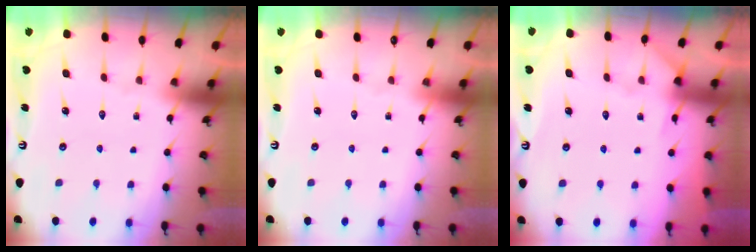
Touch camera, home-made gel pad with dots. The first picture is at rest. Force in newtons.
{"total": 0.0}
{"total": 6.2, "press": 6.1, "slide": 0.8}